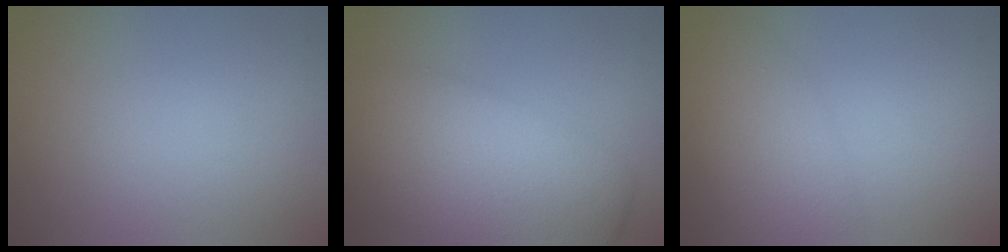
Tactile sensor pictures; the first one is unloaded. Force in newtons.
{"total": 10.8, "press": 10.8, "slide": 0.4}
{"total": 4.6, "press": 4.6, "slide": 0.3}